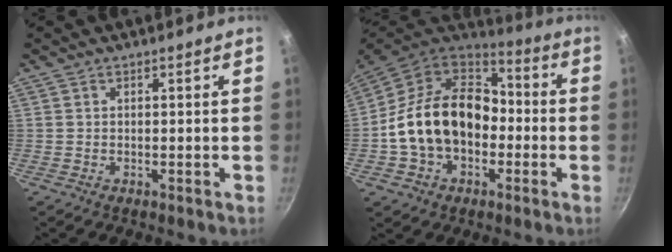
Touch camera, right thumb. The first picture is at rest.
{"total": 20.7, "force": [-2.3, 15.2, 13.9], "torque": [-0.221, 0.054, -0.045]}